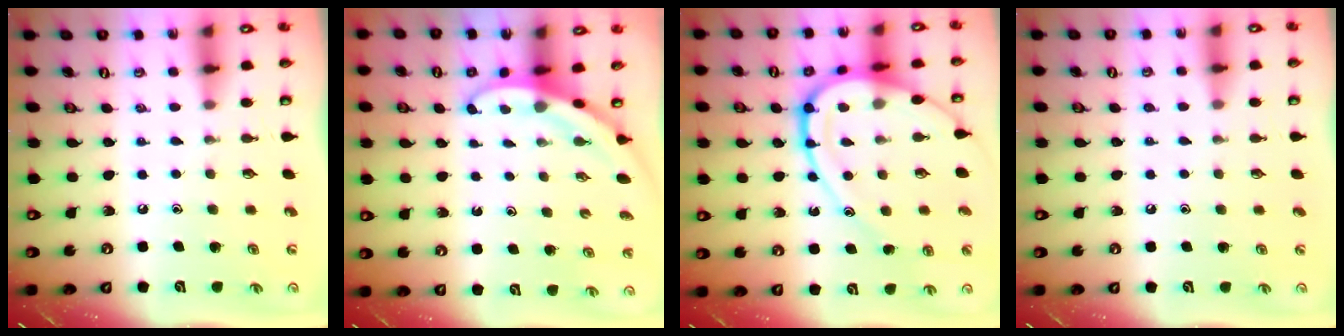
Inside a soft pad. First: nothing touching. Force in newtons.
{"total": 3.4, "press": 3.4, "slide": 0.2}
{"total": 18.0, "press": 18.0, "slide": 1.6}
{"total": 2.9, "press": 2.8, "slide": 0.4}